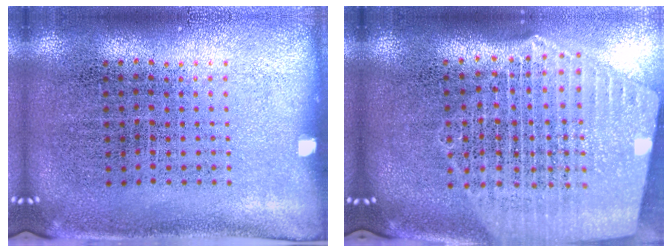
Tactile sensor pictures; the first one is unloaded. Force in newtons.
{"total": 2.8, "press": 2.3, "slide": 1.5}